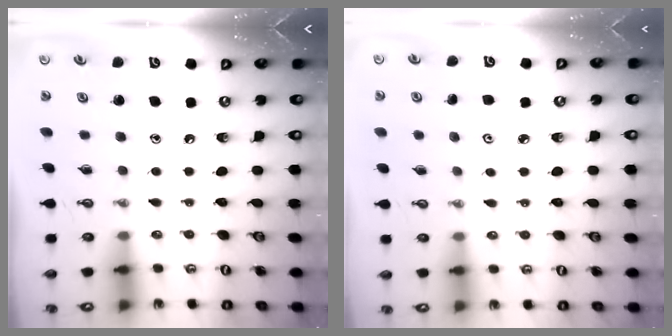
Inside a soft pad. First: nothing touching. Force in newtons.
{"total": 3.3, "press": 3.2, "slide": 0.5}